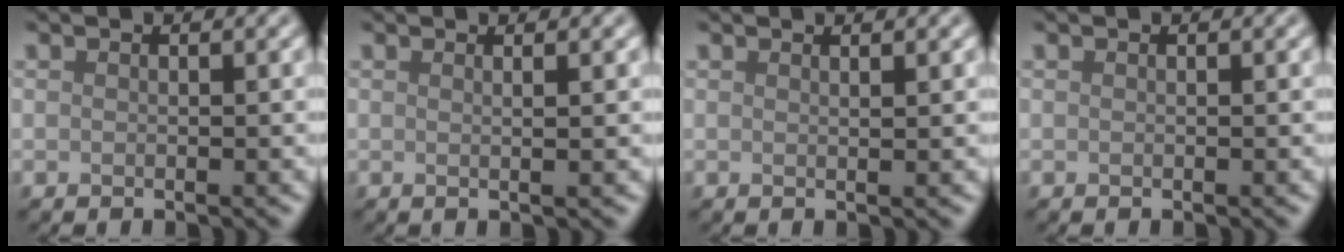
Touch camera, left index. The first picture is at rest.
{"total": 2.0, "force": [0.6, 0.8, 1.8], "torque": [-0.022, 0.005, -0.012]}
{"total": 1.3, "force": [0.7, 0.5, 1.0], "torque": [-0.005, 0.000, 0.003]}
{"total": 0.0}